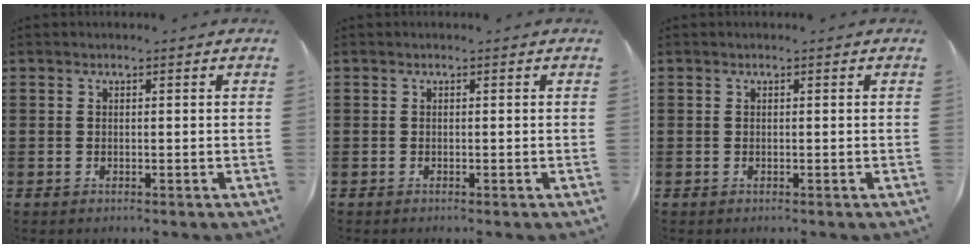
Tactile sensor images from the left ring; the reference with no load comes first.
{"total": 0.0}
{"total": 0.0}